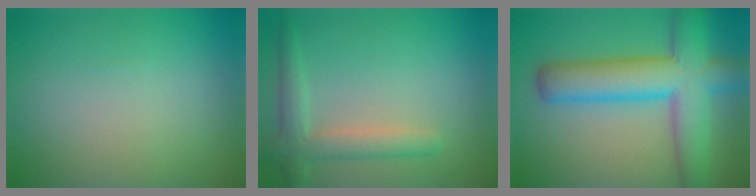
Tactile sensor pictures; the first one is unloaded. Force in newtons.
{"total": 3.3, "press": 3.3, "slide": 0.3}
{"total": 8.9, "press": 8.9, "slide": 0.4}